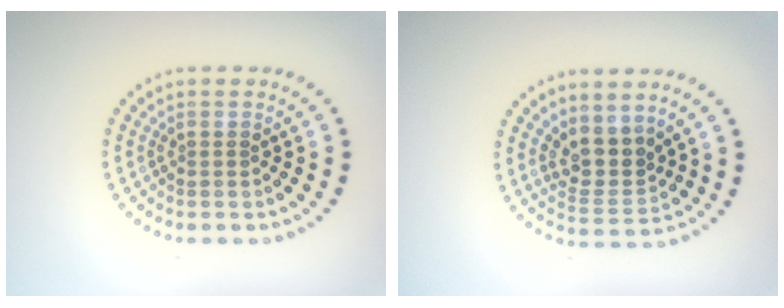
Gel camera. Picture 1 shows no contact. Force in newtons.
{"total": 3.2, "press": 2.5, "slide": 1.9}